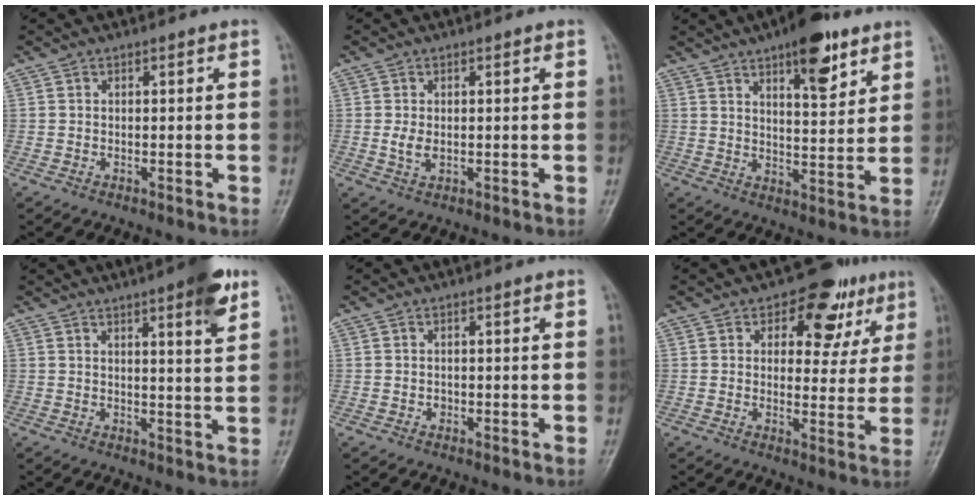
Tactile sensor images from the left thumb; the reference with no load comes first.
{"total": 2.5, "force": [0.0, 1.5, 2.0], "torque": [-0.041, -0.001, 0.003]}
{"total": 11.3, "force": [6.7, 4.1, 8.1], "torque": [-0.095, -0.036, 0.099]}
{"total": 7.8, "force": [4.5, 1.0, 6.3], "torque": [-0.080, -0.021, 0.057]}
{"total": 0.8, "force": [-0.2, 0.7, 0.3], "torque": [-0.002, 0.003, -0.002]}
{"total": 10.7, "force": [5.0, 6.8, 6.7], "torque": [-0.030, -0.014, 0.061]}